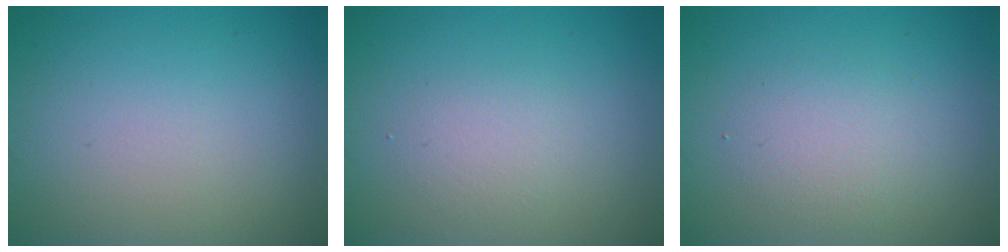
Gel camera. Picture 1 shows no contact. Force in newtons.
{"total": 1.6, "press": 1.6, "slide": 0.1}
{"total": 2.2, "press": 2.2, "slide": 0.2}